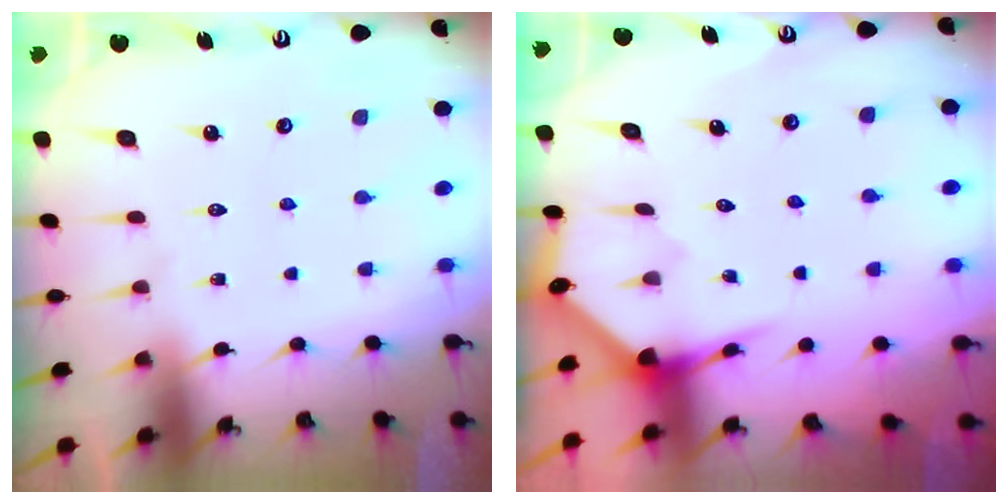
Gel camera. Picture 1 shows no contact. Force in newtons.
{"total": 5.2, "press": 5.1, "slide": 0.4}